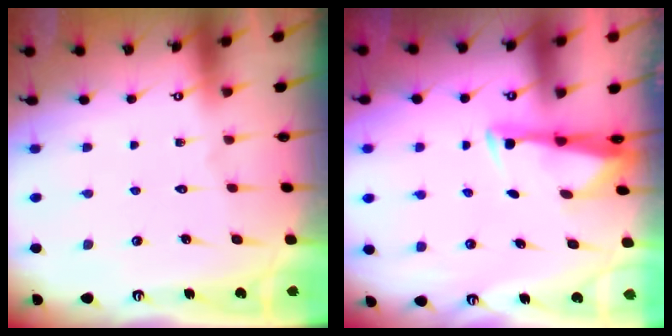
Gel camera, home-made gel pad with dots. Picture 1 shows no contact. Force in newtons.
{"total": 2.9, "press": 2.8, "slide": 0.8}